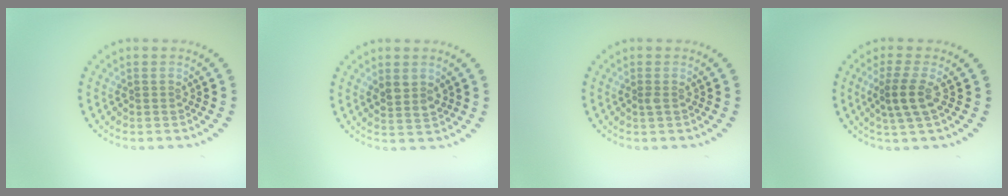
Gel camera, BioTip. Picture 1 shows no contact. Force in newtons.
{"total": 1.8, "press": 1.6, "slide": 0.7}
{"total": 0.6, "press": 0.4, "slide": 0.3}
{"total": 2.6, "press": 2.1, "slide": 1.6}